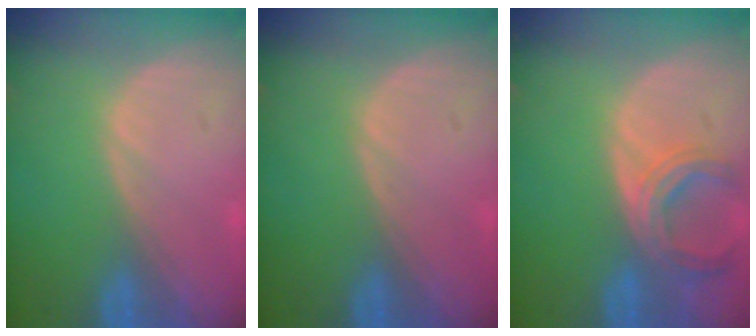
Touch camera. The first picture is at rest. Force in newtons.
{"total": 0.0}
{"total": 5.9, "press": 5.5, "slide": 2.2}